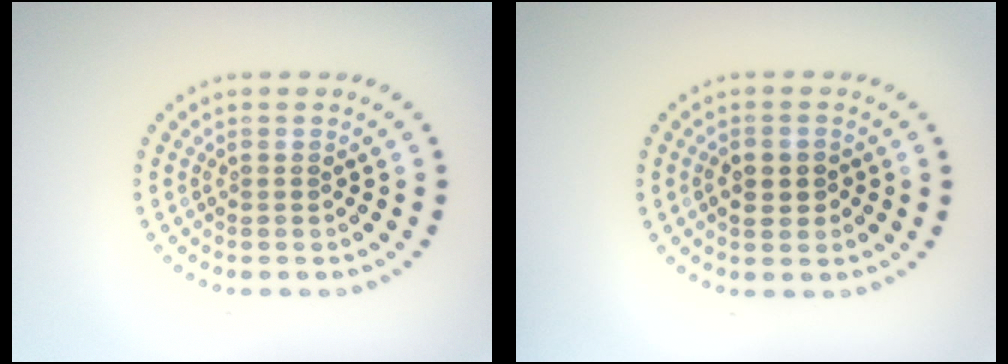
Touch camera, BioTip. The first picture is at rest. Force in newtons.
{"total": 2.4, "press": 2.4, "slide": 0.2}